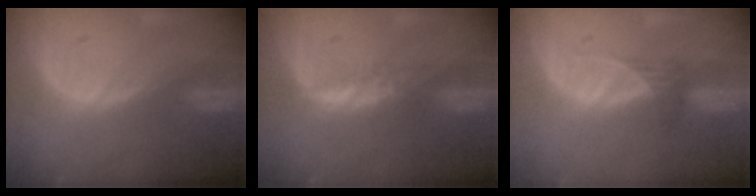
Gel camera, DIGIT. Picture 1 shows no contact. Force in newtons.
{"total": 1.6, "press": 1.5, "slide": 0.5}
{"total": 1.8, "press": 1.6, "slide": 0.8}